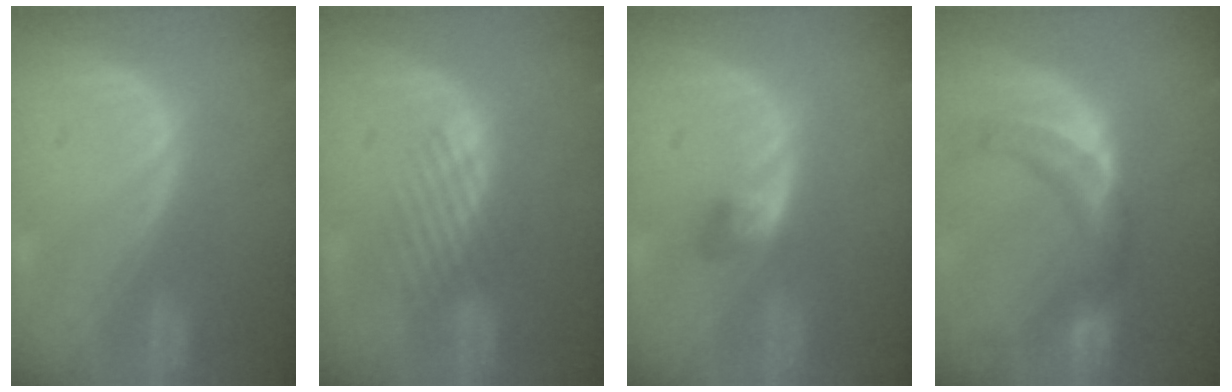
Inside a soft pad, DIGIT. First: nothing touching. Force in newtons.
{"total": 3.6, "press": 3.1, "slide": 1.9}
{"total": 2.8, "press": 2.5, "slide": 1.2}
{"total": 10.1, "press": 9.4, "slide": 3.9}